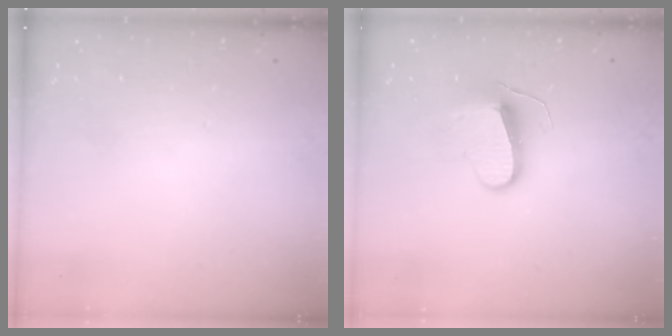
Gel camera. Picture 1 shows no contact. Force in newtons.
{"total": 9.4, "press": 9.4, "slide": 0.4}